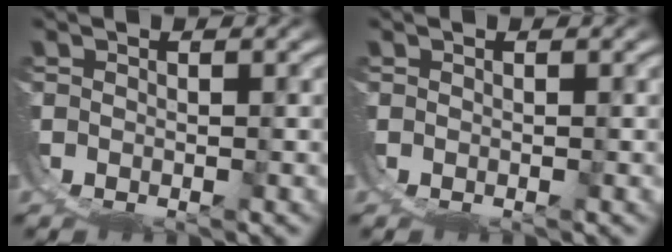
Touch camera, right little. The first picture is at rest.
{"total": 0.0}